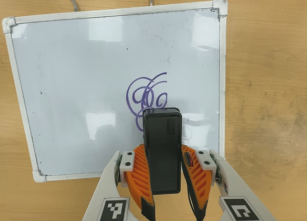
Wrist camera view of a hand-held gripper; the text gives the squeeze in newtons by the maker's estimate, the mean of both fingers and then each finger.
{"total": 6.7, "left": 6.2, "right": 7.3}